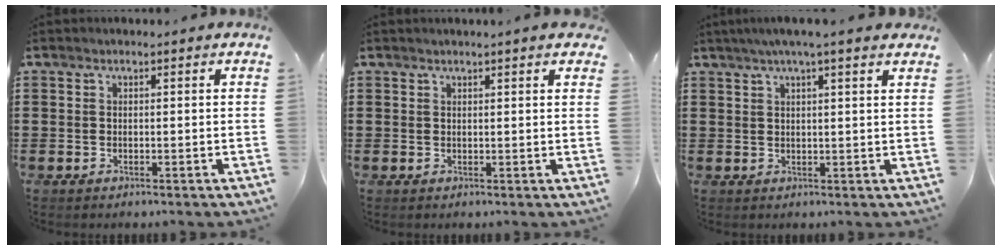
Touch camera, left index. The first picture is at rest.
{"total": 1.5, "force": [1.2, -0.1, 0.8], "torque": [-0.018, -0.001, 0.023]}
{"total": 3.3, "force": [2.5, -0.3, 2.1], "torque": [-0.048, 0.003, 0.045]}